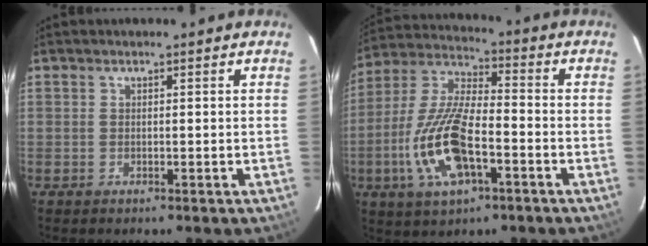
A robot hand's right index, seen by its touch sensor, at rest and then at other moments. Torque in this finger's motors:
{"motor_torque": [2.01, -0.13, 0.45, 0.21]}